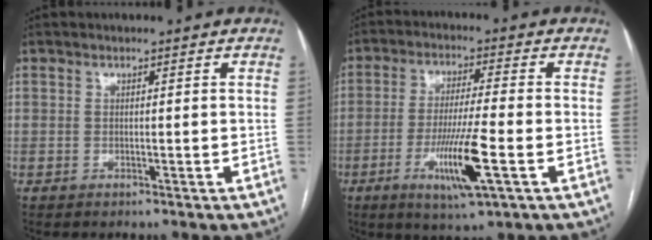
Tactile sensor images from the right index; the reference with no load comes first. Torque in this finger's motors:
{"motor_torque": [1.91, -0.22, 0.95, 0.21]}